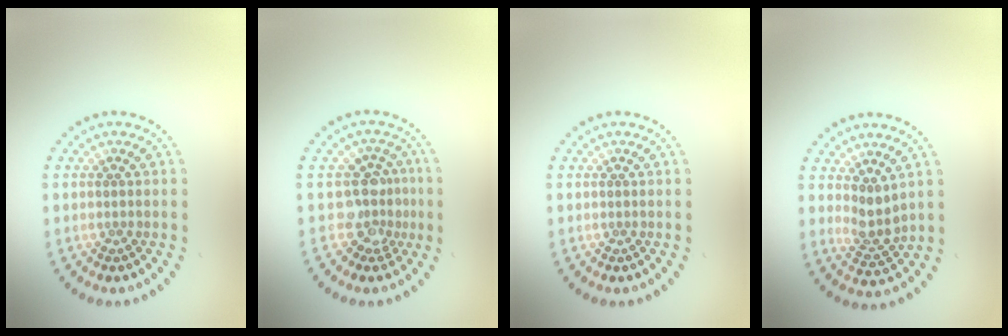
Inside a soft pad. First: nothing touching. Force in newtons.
{"total": 3.3, "press": 2.5, "slide": 2.1}
{"total": 0.0}
{"total": 2.3, "press": 1.8, "slide": 1.5}